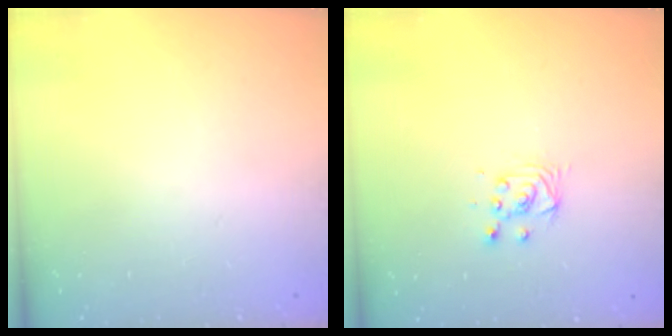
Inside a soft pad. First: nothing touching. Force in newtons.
{"total": 4.2, "press": 4.2, "slide": 0.5}